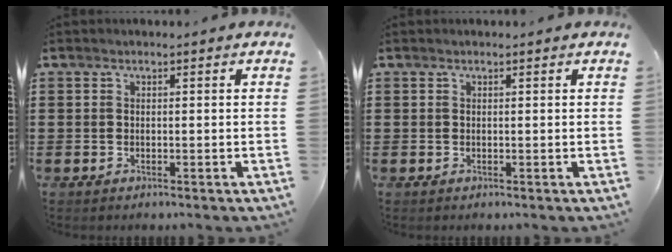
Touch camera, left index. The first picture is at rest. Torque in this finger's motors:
{"motor_torque": [0.94, -1.20, -0.06, 0.00]}